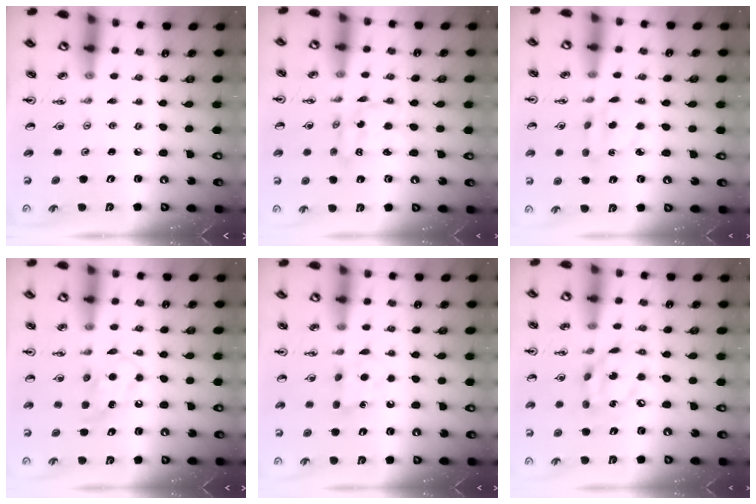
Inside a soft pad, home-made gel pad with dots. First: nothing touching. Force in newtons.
{"total": 2.1, "press": 2.1, "slide": 0.1}
{"total": 2.9, "press": 2.9, "slide": 0.6}
{"total": 5.3, "press": 5.2, "slide": 0.5}
{"total": 7.1, "press": 7.0, "slide": 0.8}
{"total": 11.8, "press": 11.8, "slide": 0.9}